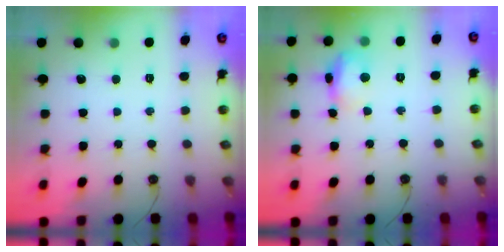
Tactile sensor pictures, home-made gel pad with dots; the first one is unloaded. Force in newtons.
{"total": 11.3, "press": 11.3, "slide": 0.9}